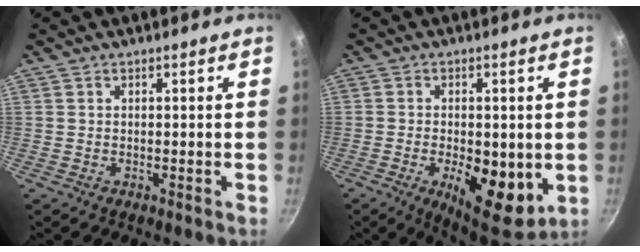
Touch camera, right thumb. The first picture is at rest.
{"total": 13.4, "force": [-2.8, 6.2, 11.5], "torque": [-0.150, -0.012, -0.031]}